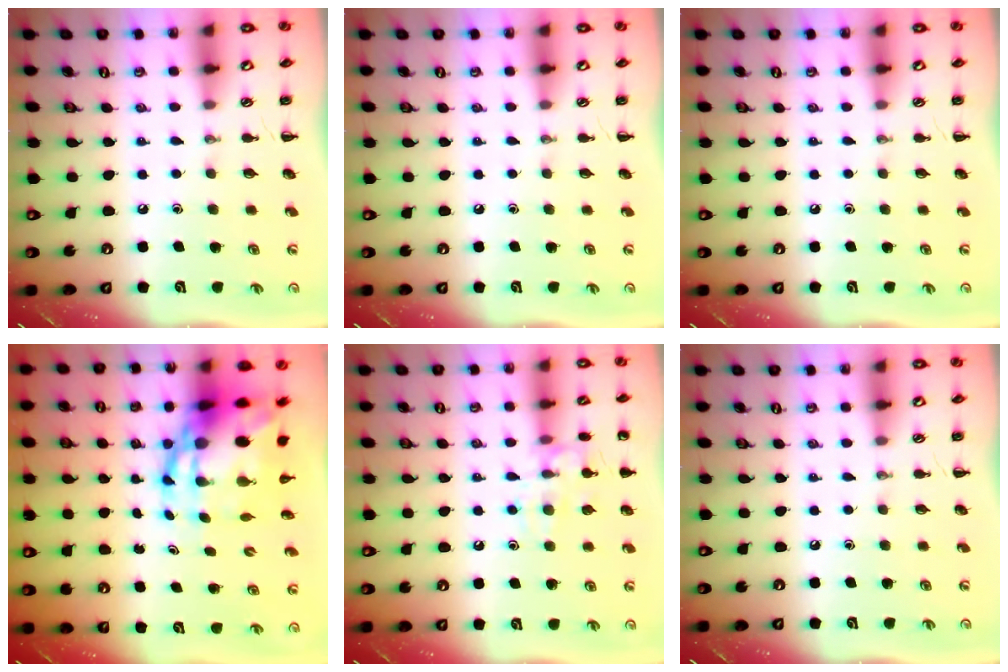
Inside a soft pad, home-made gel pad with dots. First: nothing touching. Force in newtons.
{"total": 0.0}
{"total": 0.0}
{"total": 11.4, "press": 10.9, "slide": 3.2}
{"total": 11.9, "press": 11.8, "slide": 0.8}
{"total": 0.0}